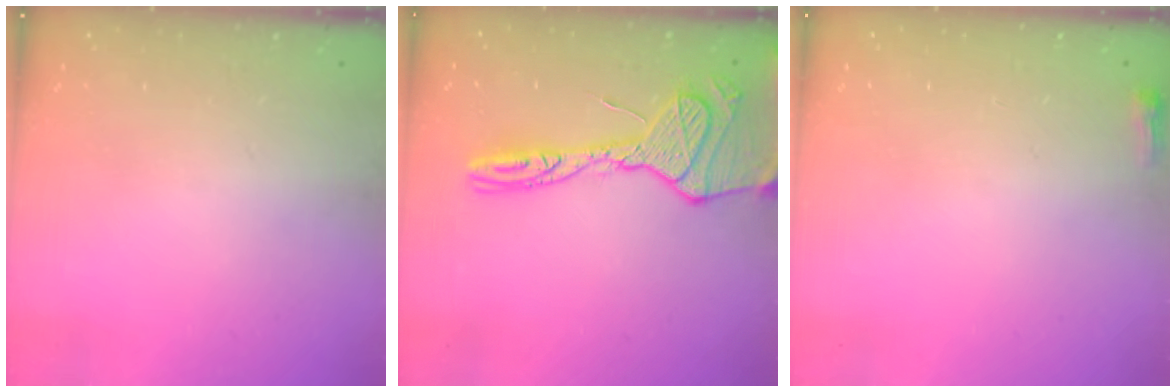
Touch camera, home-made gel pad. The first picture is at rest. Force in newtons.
{"total": 17.8, "press": 17.7, "slide": 1.7}
{"total": 2.6, "press": 2.5, "slide": 0.6}